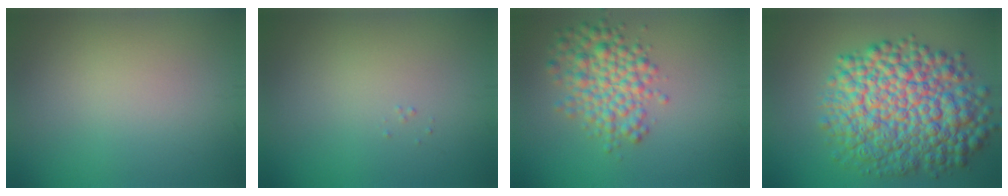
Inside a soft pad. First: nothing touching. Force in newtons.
{"total": 0.0}
{"total": 5.0, "press": 5.0, "slide": 0.1}
{"total": 12.2, "press": 12.2, "slide": 0.3}